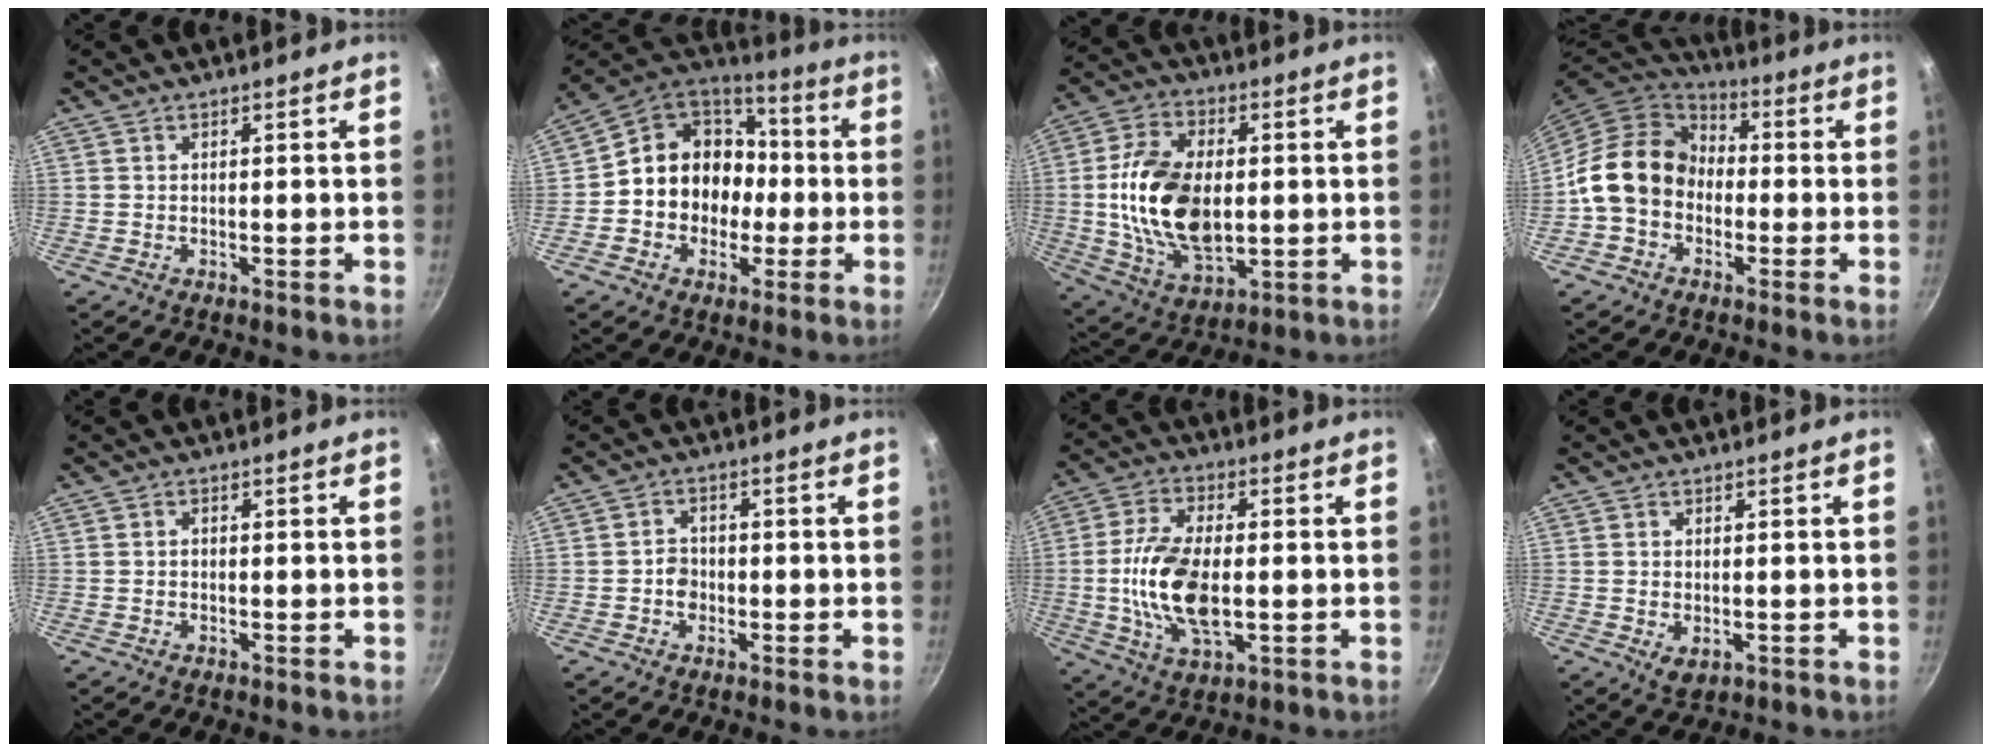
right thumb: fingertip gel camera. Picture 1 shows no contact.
{"total": 16.2, "force": [-1.3, 14.0, 7.9], "torque": [-0.088, 0.044, -0.026]}
{"total": 18.2, "force": [0.4, 11.2, 14.4], "torque": [-0.253, 0.003, 0.013]}
{"total": 14.3, "force": [-1.4, 11.7, 8.1], "torque": [-0.102, 0.038, -0.043]}
{"total": 0.7, "force": [-0.1, 0.7, 0.3], "torque": [-0.006, 0.003, -0.001]}
{"total": 3.1, "force": [-0.9, 2.5, 1.6], "torque": [-0.009, 0.011, -0.017]}
{"total": 14.2, "force": [-1.1, 7.3, 12.2], "torque": [-0.234, 0.007, -0.023]}
{"total": 2.9, "force": [-0.4, 1.9, 2.2], "torque": [-0.035, -0.010, -0.002]}